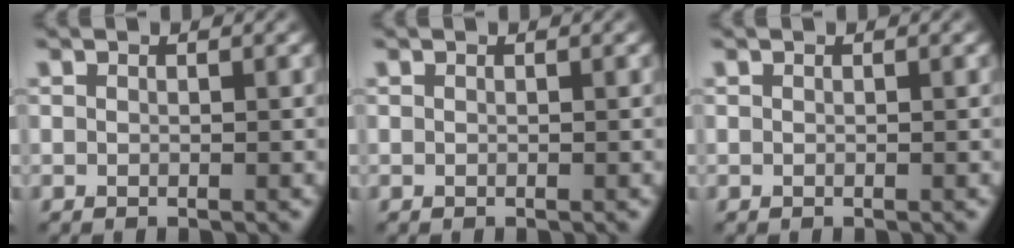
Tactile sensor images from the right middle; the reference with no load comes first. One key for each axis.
{"total": 0.0}
{"total": 0.0}